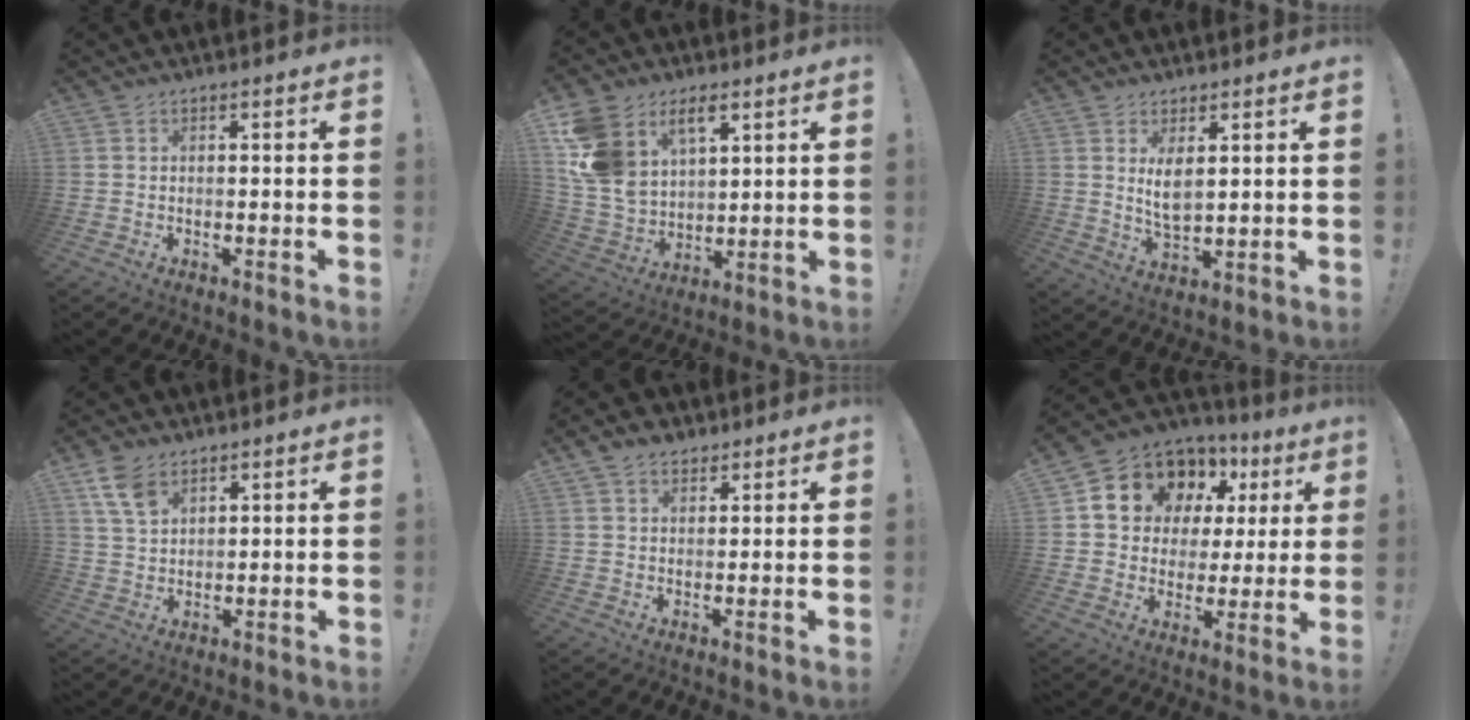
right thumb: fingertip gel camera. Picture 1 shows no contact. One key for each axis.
{"total": 15.2, "fx": 7.8, "fy": 10.3, "fz": 7.9, "tx": -0.169, "ty": -0.044, "tz": 0.152}
{"total": 6.0, "fx": 2.7, "fy": 3.0, "fz": 4.4, "tx": -0.066, "ty": -0.021, "tz": 0.046}
{"total": 7.3, "fx": 4.5, "fy": 4.0, "fz": 4.0, "tx": -0.076, "ty": -0.017, "tz": 0.090}
{"total": 4.4, "fx": 2.9, "fy": 2.9, "fz": 1.5, "tx": -0.020, "ty": -0.012, "tz": 0.054}
{"total": 11.3, "fx": 7.1, "fy": 8.2, "fz": 3.0, "tx": -0.055, "ty": -0.059, "tz": 0.143}